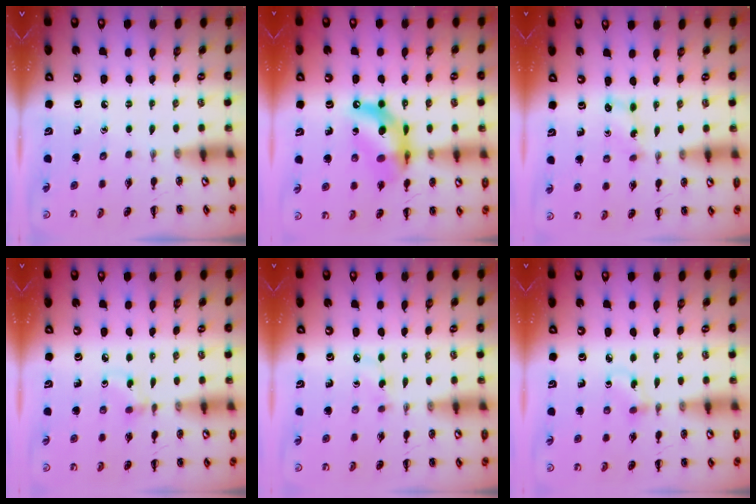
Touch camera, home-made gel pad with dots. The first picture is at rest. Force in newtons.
{"total": 13.1, "press": 12.6, "slide": 3.6}
{"total": 3.6, "press": 3.4, "slide": 1.1}
{"total": 3.2, "press": 3.0, "slide": 1.2}
{"total": 2.9, "press": 2.7, "slide": 1.1}
{"total": 1.6, "press": 1.4, "slide": 0.7}